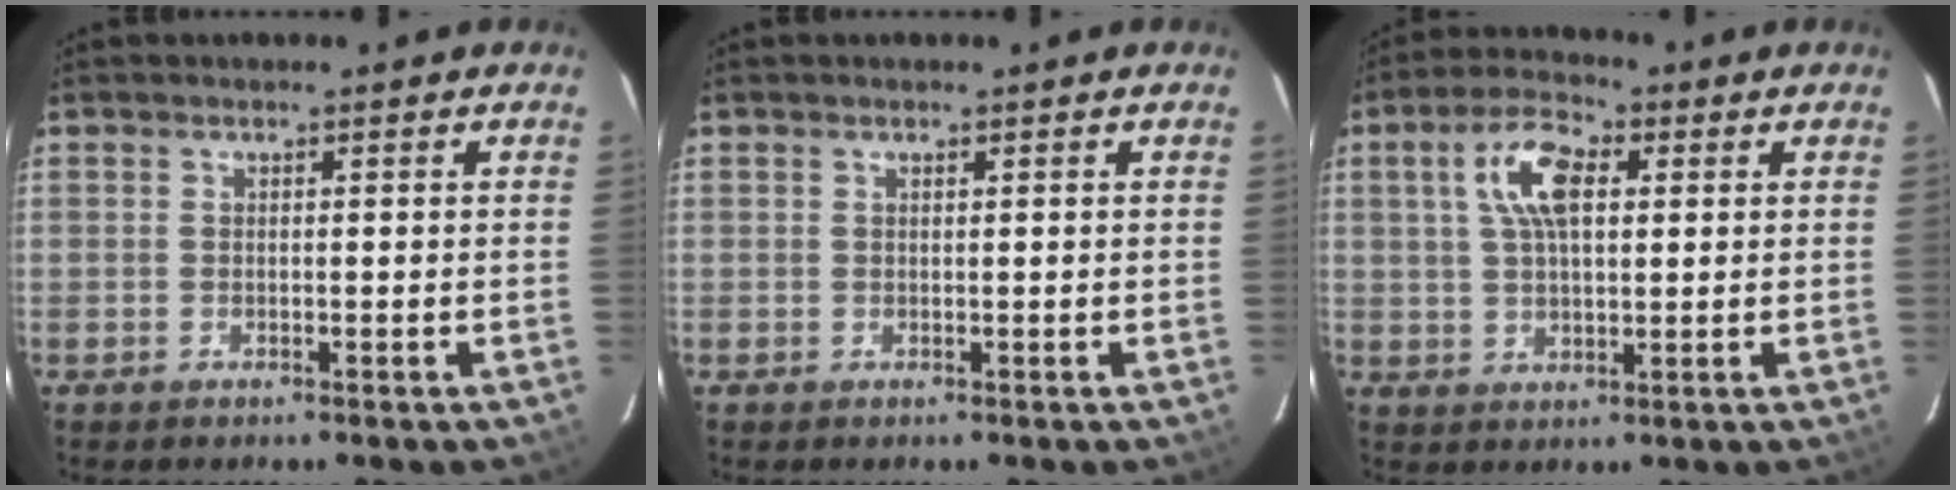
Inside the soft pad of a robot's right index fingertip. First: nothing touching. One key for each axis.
{"total": 0.0}
{"total": 8.9, "fx": 2.6, "fy": 4.2, "fz": 7.4, "tx": -0.142, "ty": 0.021, "tz": 0.048}